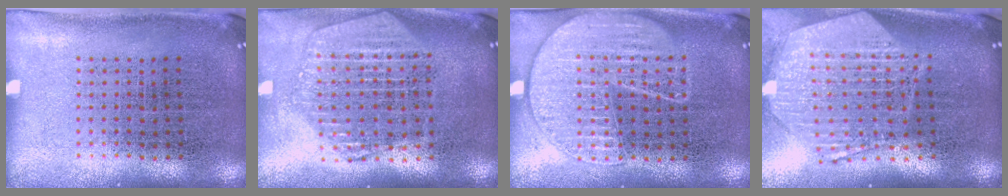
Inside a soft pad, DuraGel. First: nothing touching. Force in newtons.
{"total": 2.2, "press": 1.9, "slide": 1.1}
{"total": 1.7, "press": 1.6, "slide": 0.2}
{"total": 2.9, "press": 2.4, "slide": 1.7}